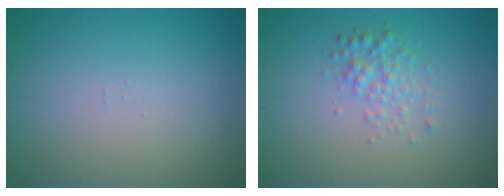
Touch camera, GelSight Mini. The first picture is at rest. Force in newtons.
{"total": 2.1, "press": 2.1, "slide": 0.0}